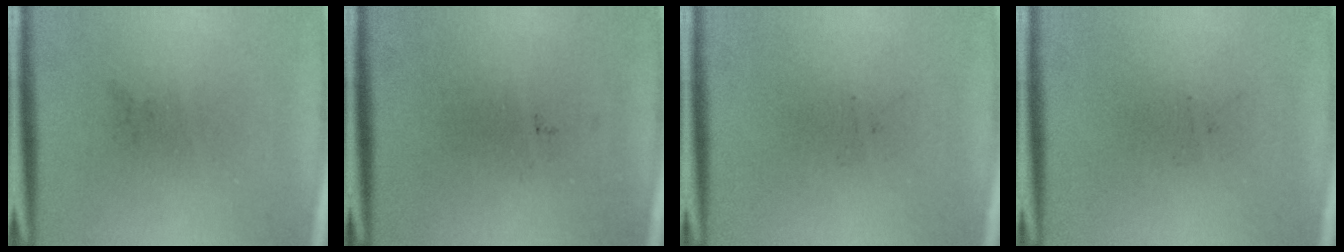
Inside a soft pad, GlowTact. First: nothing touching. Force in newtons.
{"total": 0.0}
{"total": 0.0}
{"total": 0.0}